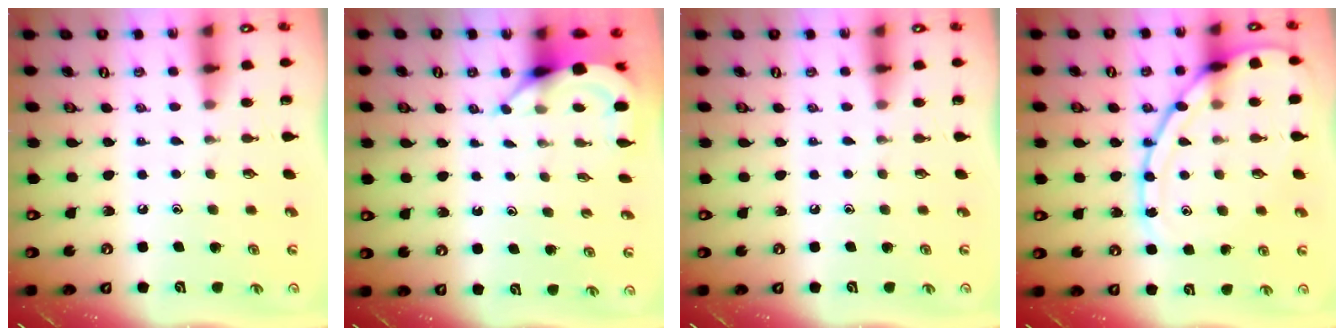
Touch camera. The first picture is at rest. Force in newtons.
{"total": 4.3, "press": 4.3, "slide": 0.2}
{"total": 0.0}
{"total": 14.3, "press": 14.3, "slide": 1.2}